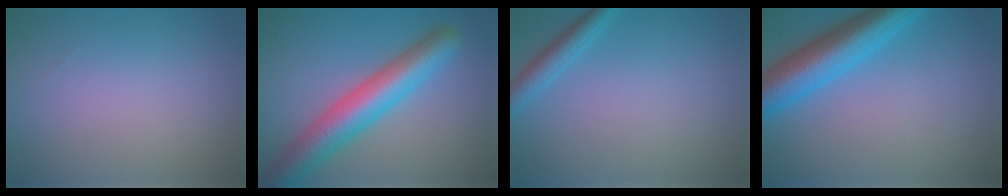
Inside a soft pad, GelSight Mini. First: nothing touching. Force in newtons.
{"total": 7.4, "press": 7.4, "slide": 0.2}
{"total": 2.3, "press": 2.3, "slide": 0.2}
{"total": 7.1, "press": 7.0, "slide": 0.3}